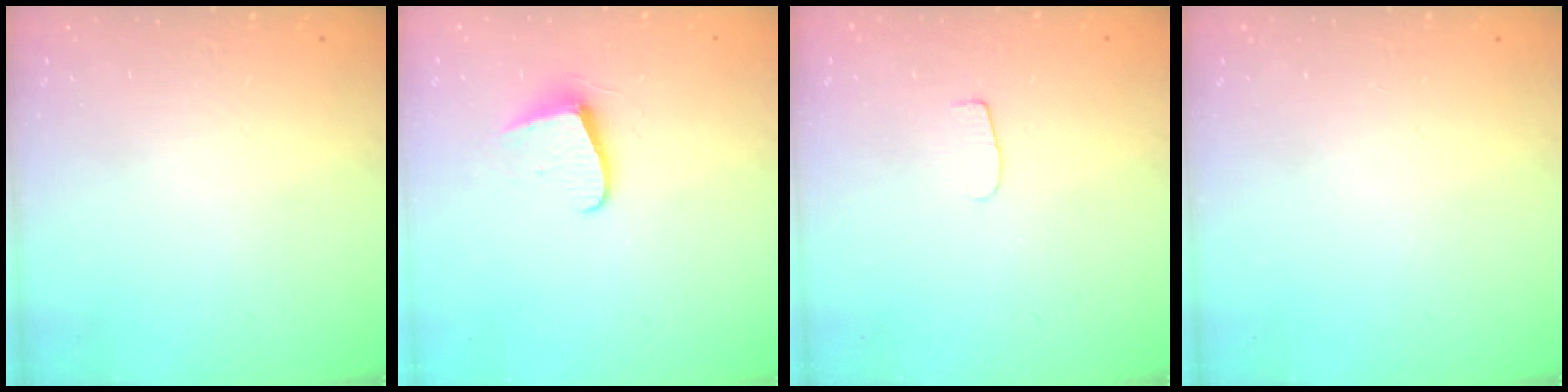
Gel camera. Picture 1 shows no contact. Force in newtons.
{"total": 7.2, "press": 7.2, "slide": 0.5}
{"total": 4.5, "press": 4.4, "slide": 0.5}
{"total": 0.0}